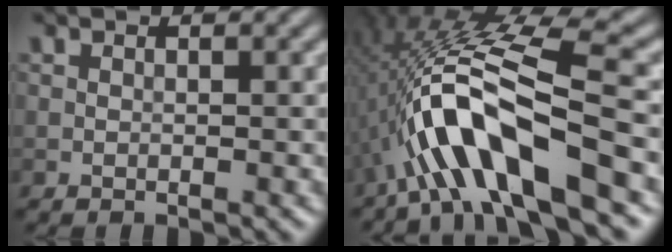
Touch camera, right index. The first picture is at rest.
{"total": 10.1, "force": [-4.0, 2.1, 9.1], "torque": [-0.162, 0.026, -0.068]}